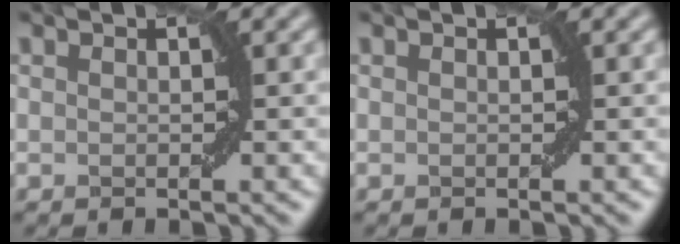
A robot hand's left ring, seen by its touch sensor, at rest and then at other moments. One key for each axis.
{"total": 0.0}